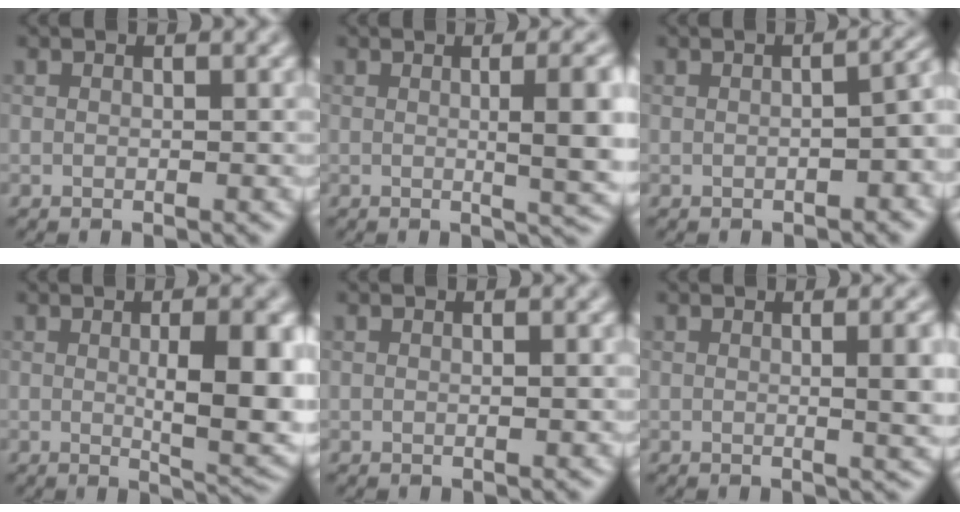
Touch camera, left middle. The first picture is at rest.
{"total": 7.1, "force": [0.5, 1.9, 6.8], "torque": [-0.073, 0.004, 0.007]}
{"total": 3.8, "force": [-0.9, 1.5, 3.4], "torque": [-0.037, 0.004, -0.005]}
{"total": 7.4, "force": [0.2, 1.9, 7.2], "torque": [-0.102, -0.008, 0.009]}
{"total": 0.5, "force": [0.0, 0.1, 0.5], "torque": [-0.008, 0.000, 0.001]}
{"total": 4.9, "force": [0.4, 1.5, 4.6], "torque": [-0.047, 0.008, 0.003]}